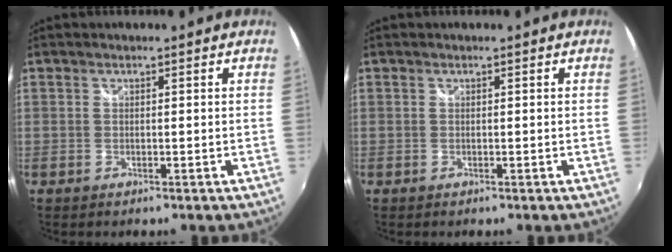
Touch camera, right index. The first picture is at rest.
{"total": 0.0}